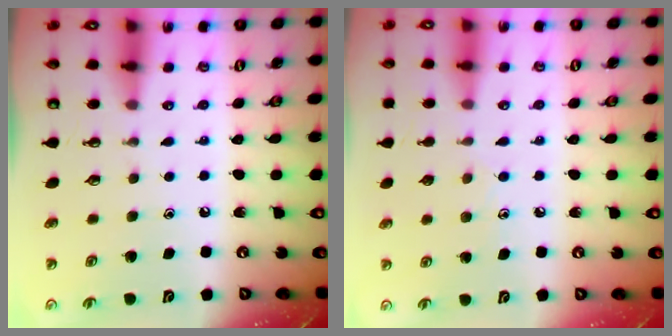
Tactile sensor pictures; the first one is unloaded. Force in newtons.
{"total": 6.6, "press": 6.6, "slide": 0.6}